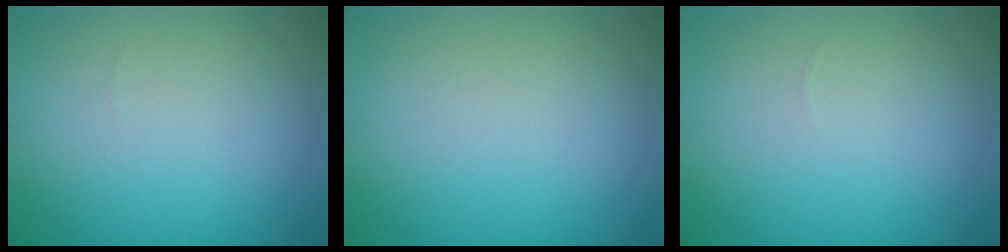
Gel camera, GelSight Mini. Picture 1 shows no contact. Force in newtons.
{"total": 0.0}
{"total": 0.0}